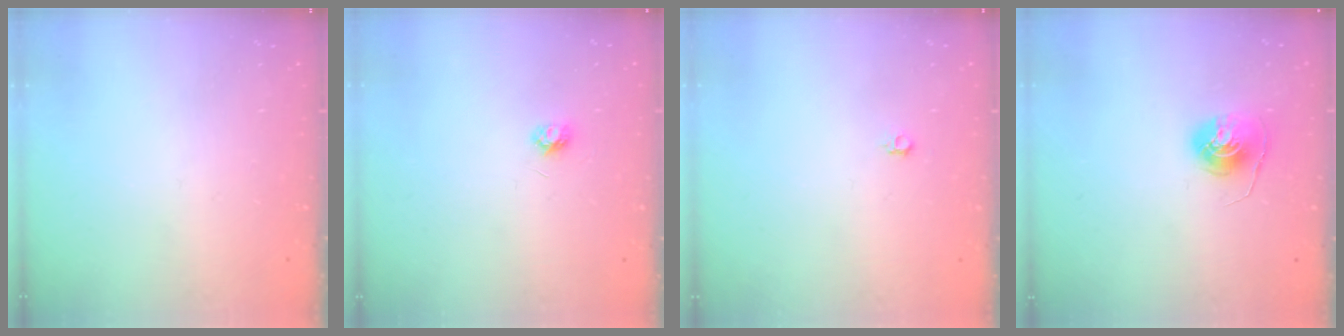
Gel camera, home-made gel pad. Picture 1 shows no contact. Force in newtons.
{"total": 3.5, "press": 3.4, "slide": 0.3}
{"total": 3.6, "press": 3.5, "slide": 0.8}
{"total": 6.4, "press": 6.4, "slide": 0.6}